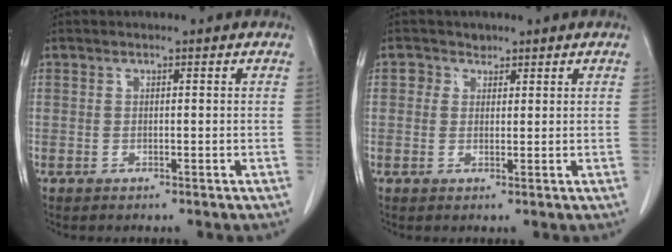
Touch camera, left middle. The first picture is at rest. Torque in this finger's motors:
{"motor_torque": [-0.05, 0.05, -0.06, -0.01]}